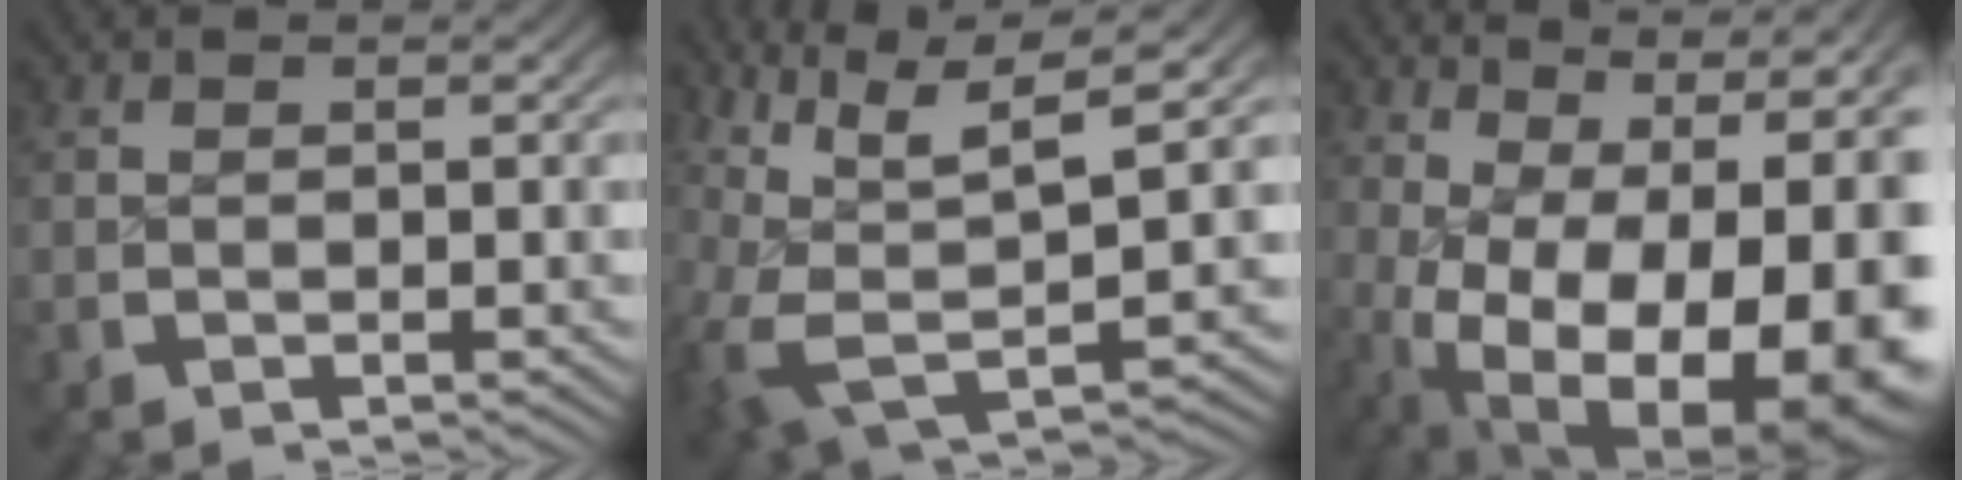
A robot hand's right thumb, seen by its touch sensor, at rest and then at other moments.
{"total": 11.7, "force": [0.4, 7.6, 8.9], "torque": [-0.203, -0.053, 0.028]}
{"total": 19.6, "force": [-1.2, 12.7, 14.9], "torque": [-0.248, -0.074, 0.021]}